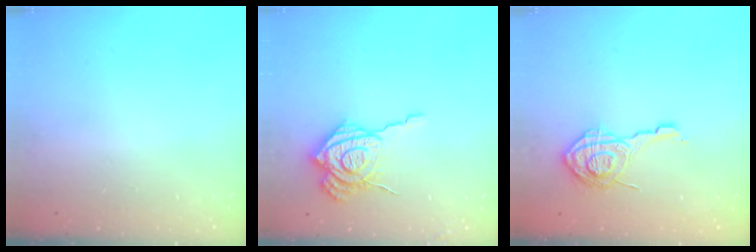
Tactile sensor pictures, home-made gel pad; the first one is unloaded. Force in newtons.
{"total": 15.0, "press": 14.8, "slide": 1.8}
{"total": 14.0, "press": 14.0, "slide": 0.6}